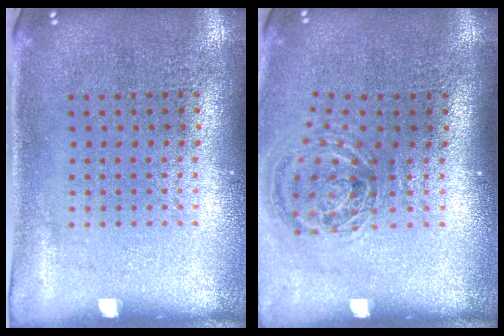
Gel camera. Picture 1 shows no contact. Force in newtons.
{"total": 1.2, "press": 1.0, "slide": 0.6}